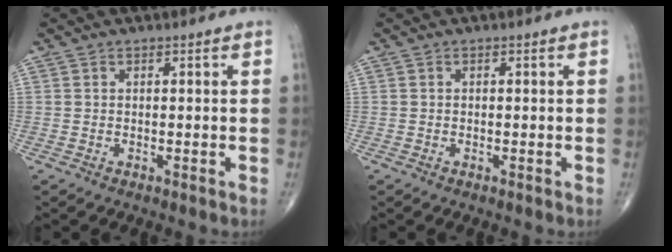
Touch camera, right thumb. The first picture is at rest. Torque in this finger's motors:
{"motor_torque": [-0.01, -0.39, -0.54, -0.09, 0.00]}